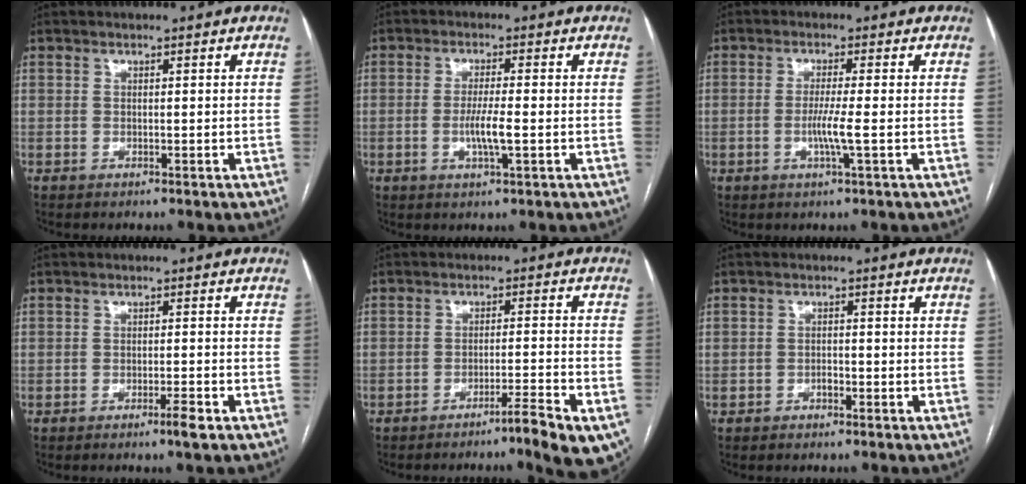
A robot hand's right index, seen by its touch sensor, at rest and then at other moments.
{"total": 4.0, "force": [-1.0, 0.0, 3.9], "torque": [-0.079, -0.006, -0.018]}
{"total": 3.5, "force": [-0.8, -0.7, 3.3], "torque": [-0.069, -0.006, -0.016]}
{"total": 2.2, "force": [-1.4, -0.2, 1.6], "torque": [-0.027, -0.002, -0.023]}
{"total": 8.5, "force": [-5.8, -0.2, 6.2], "torque": [-0.066, -0.005, -0.086]}
{"total": 1.2, "force": [-0.8, 0.9, 0.2], "torque": [0.003, 0.005, -0.017]}